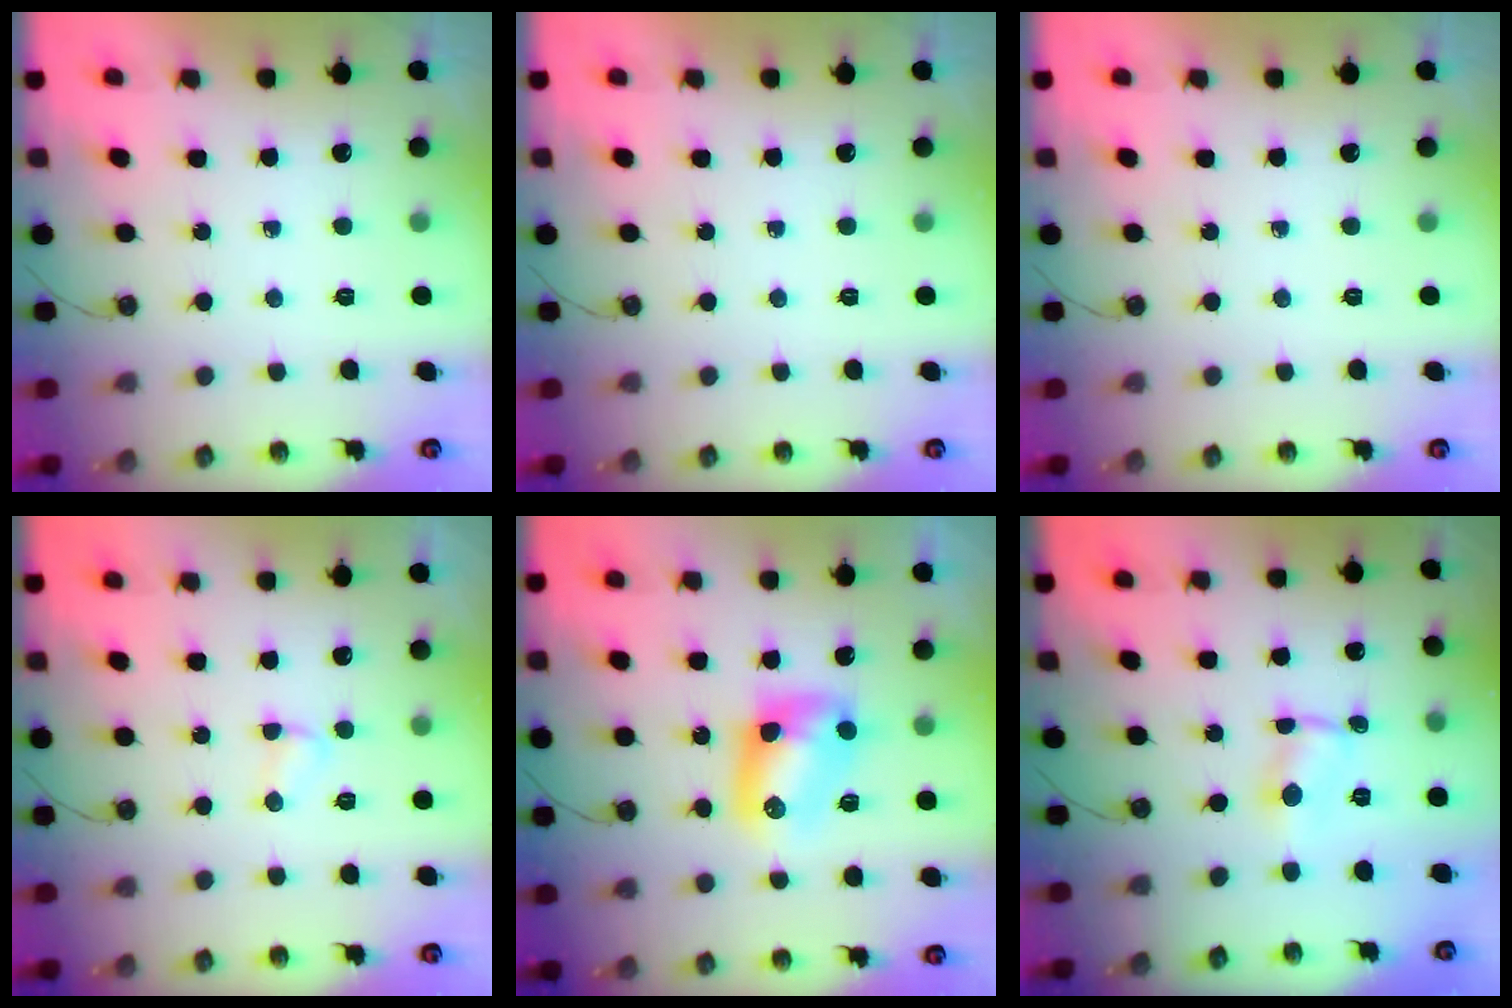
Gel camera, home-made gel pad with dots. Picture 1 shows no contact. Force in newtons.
{"total": 0.0}
{"total": 0.0}
{"total": 2.6, "press": 2.6, "slide": 0.4}
{"total": 8.9, "press": 8.9, "slide": 0.3}
{"total": 0.7, "press": 0.7, "slide": 0.1}